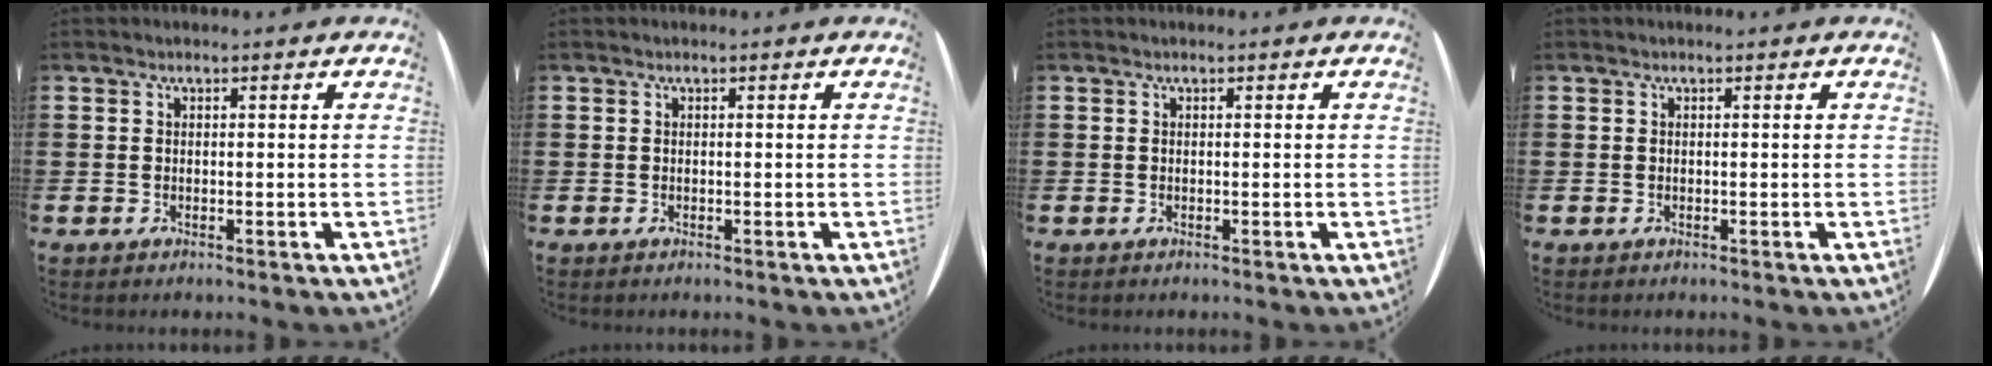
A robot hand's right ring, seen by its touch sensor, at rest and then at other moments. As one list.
[{"total": 0.0}, {"total": 0.0}, {"total": 0.0}]